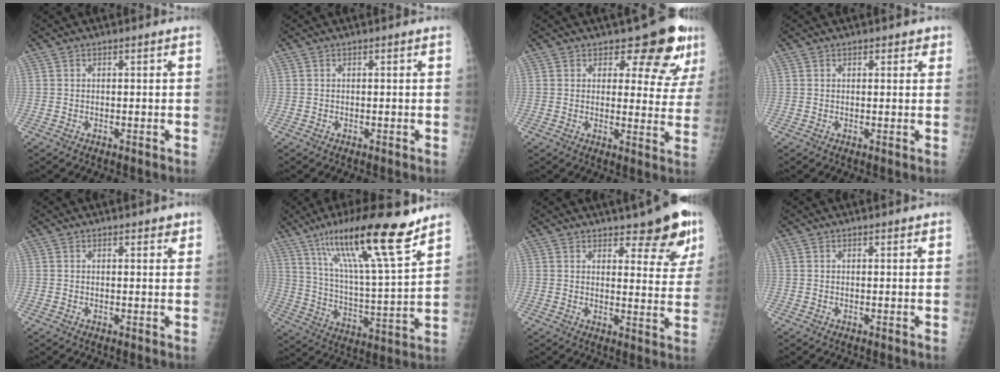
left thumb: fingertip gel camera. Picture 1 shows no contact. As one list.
[{"total": 0.0}, {"total": 10.4, "force": [8.2, 4.6, 4.5], "torque": [-0.018, -0.058, 0.086]}, {"total": 1.7, "force": [1.1, 1.1, 0.7], "torque": [0.011, -0.003, 0.009]}, {"total": 1.9, "force": [1.4, 0.8, 1.0], "torque": [0.001, -0.006, 0.014]}, {"total": 21.6, "force": [14.2, 3.0, 16.0], "torque": [-0.257, -0.058, 0.242]}, {"total": 11.0, "force": [7.4, 3.7, 7.2], "torque": [-0.052, -0.046, 0.094]}, {"total": 0.9, "force": [0.7, 0.3, 0.5], "torque": [-0.005, -0.003, 0.009]}]